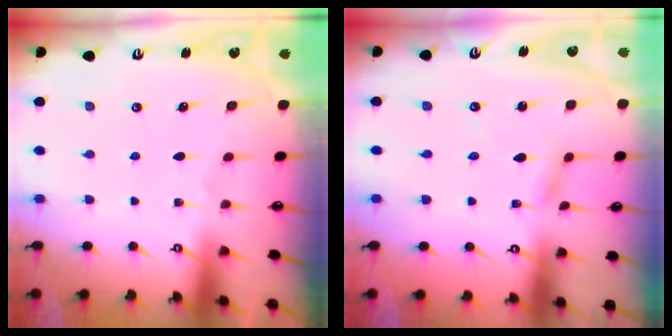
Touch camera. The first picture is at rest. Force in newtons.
{"total": 2.7, "press": 2.7, "slide": 0.1}